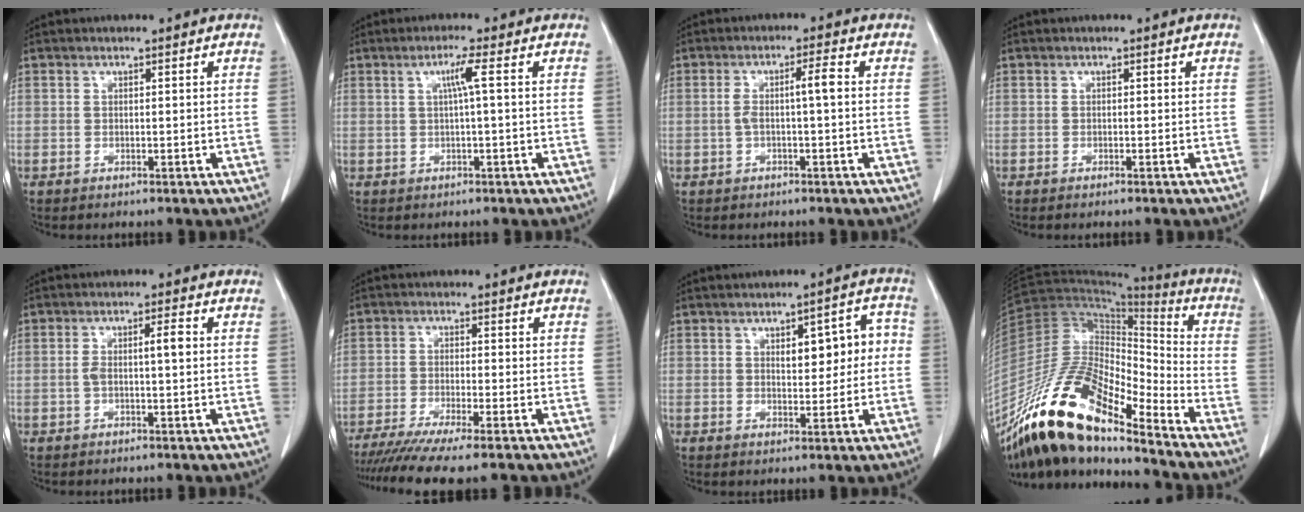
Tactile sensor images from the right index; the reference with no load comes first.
{"total": 3.1, "force": [0.7, -0.6, 2.9], "torque": [-0.055, 0.004, 0.013]}
{"total": 3.8, "force": [0.0, 0.1, 3.8], "torque": [-0.073, 0.012, 0.003]}
{"total": 0.0}
{"total": 3.7, "force": [0.2, 0.5, 3.7], "torque": [-0.072, 0.012, 0.005]}
{"total": 10.0, "force": [-8.2, -0.2, 5.8], "torque": [-0.078, -0.019, -0.129]}
{"total": 6.8, "force": [1.0, 2.9, 6.0], "torque": [-0.071, 0.027, 0.018]}
{"total": 20.4, "force": [-14.9, 4.9, 12.9], "torque": [-0.255, 0.005, -0.275]}